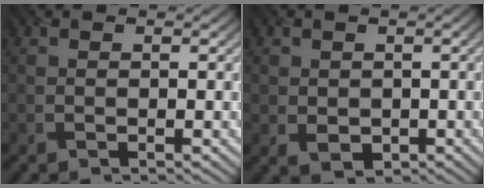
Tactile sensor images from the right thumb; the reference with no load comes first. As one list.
[{"total": 1.9, "force": [-0.1, 1.8, 0.8], "torque": [-0.022, -0.006, 0.002]}]